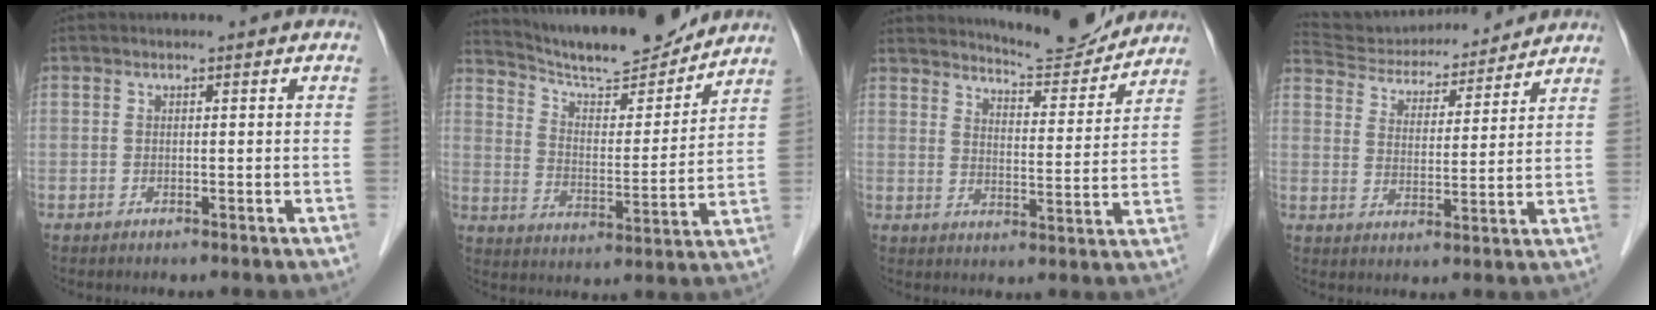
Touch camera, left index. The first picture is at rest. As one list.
[{"total": 16.1, "force": [15.0, 2.0, 5.6], "torque": [-0.096, -0.008, 0.236]}, {"total": 11.0, "force": [10.7, 1.1, 2.4], "torque": [-0.039, -0.009, 0.150]}, {"total": 16.2, "force": [15.4, 3.3, 3.9], "torque": [-0.064, 0.020, 0.236]}]